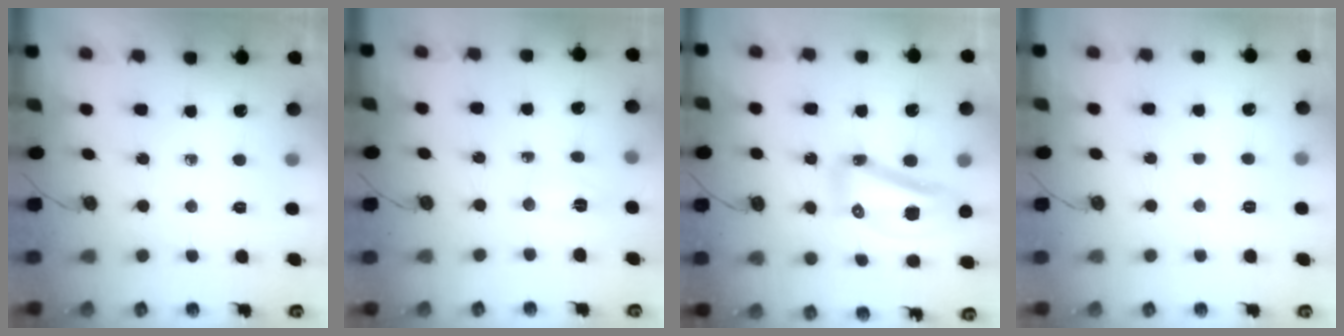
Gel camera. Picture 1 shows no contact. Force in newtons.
{"total": 3.1, "press": 2.9, "slide": 1.1}
{"total": 12.8, "press": 12.7, "slide": 1.3}
{"total": 3.9, "press": 3.8, "slide": 0.7}